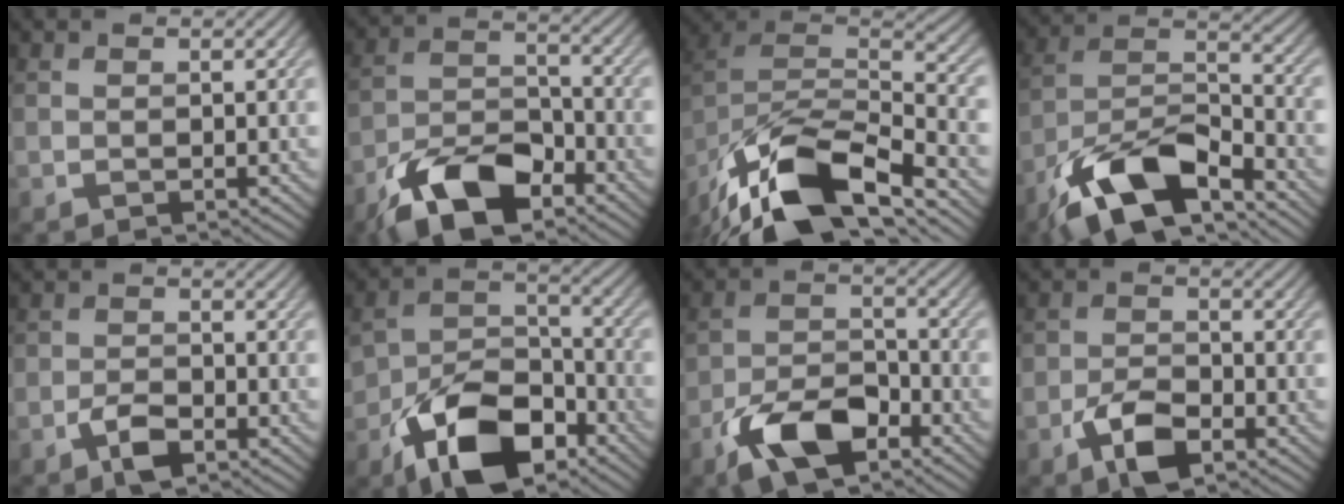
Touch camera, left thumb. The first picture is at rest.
{"total": 11.5, "force": [-7.7, 5.0, 6.9], "torque": [-0.129, -0.001, -0.155]}
{"total": 17.3, "force": [-11.1, 7.1, 11.2], "torque": [-0.258, -0.028, -0.182]}
{"total": 13.6, "force": [-9.0, 5.1, 8.9], "torque": [-0.170, -0.004, -0.188]}
{"total": 3.5, "force": [-2.0, 1.9, 2.2], "torque": [-0.042, 0.000, -0.041]}
{"total": 12.4, "force": [-6.8, 7.0, 7.6], "torque": [-0.149, -0.015, -0.122]}
{"total": 9.3, "force": [-5.6, 4.6, 5.9], "torque": [-0.112, -0.001, -0.116]}
{"total": 5.9, "force": [-3.1, 3.2, 3.9], "torque": [-0.075, -0.005, -0.065]}